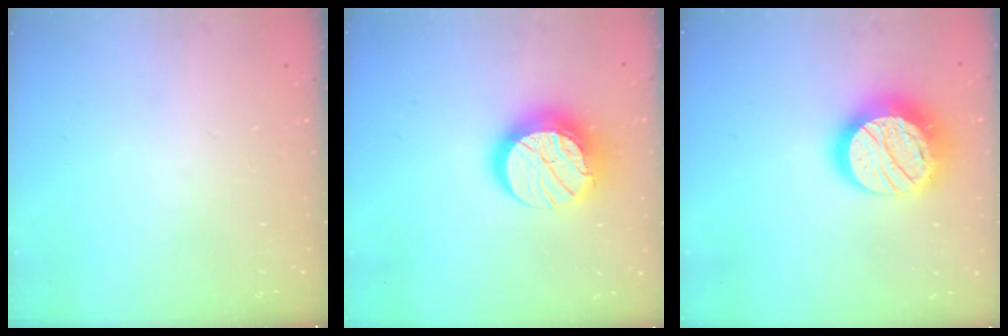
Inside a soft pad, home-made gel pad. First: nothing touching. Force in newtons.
{"total": 14.8, "press": 14.8, "slide": 1.2}
{"total": 19.6, "press": 19.6, "slide": 1.5}